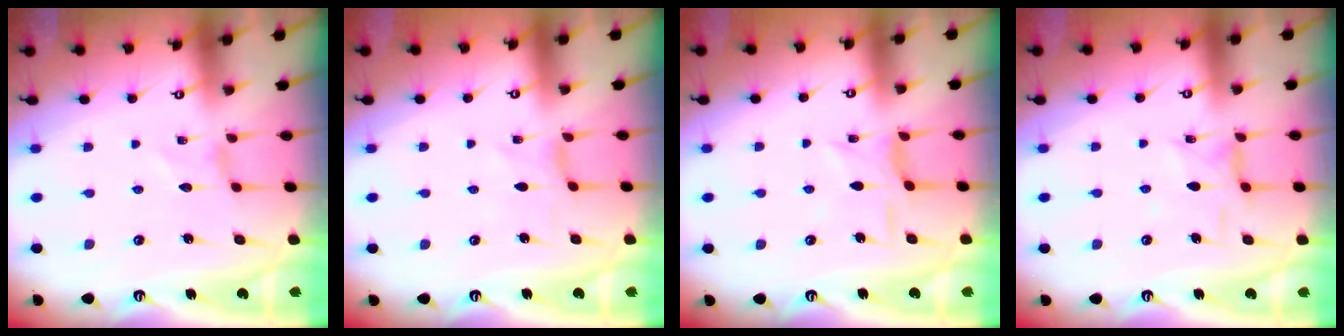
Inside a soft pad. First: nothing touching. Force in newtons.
{"total": 0.0}
{"total": 4.6, "press": 4.6, "slide": 0.7}
{"total": 2.5, "press": 2.5, "slide": 0.4}